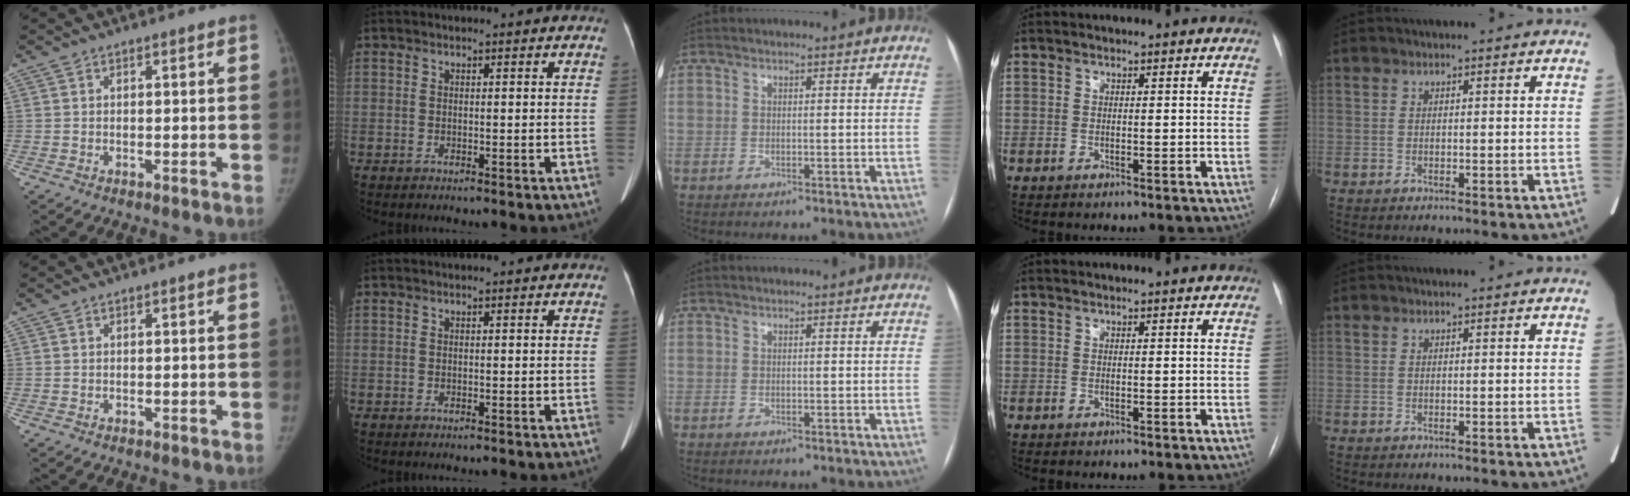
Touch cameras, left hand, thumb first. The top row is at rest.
{}